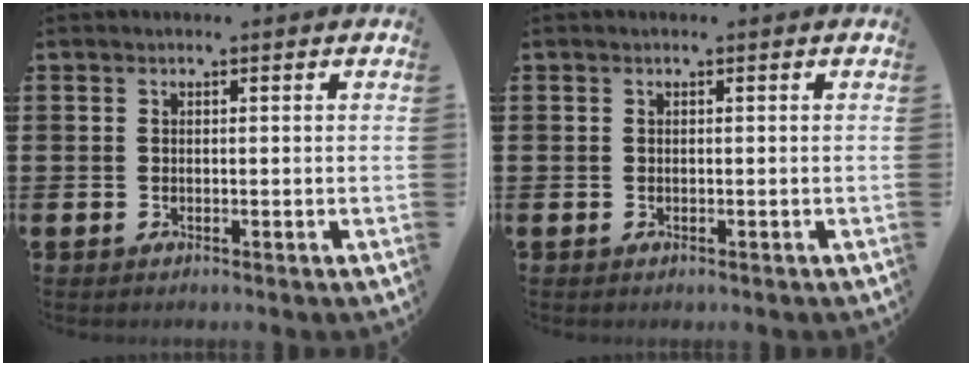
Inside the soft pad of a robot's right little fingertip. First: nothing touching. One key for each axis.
{"total": 0.0}